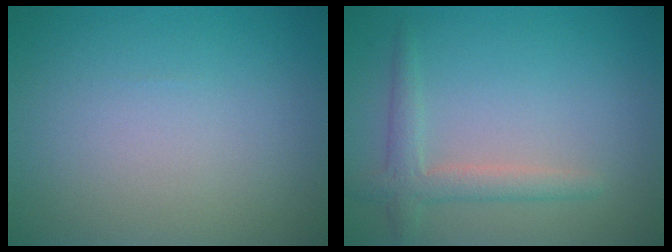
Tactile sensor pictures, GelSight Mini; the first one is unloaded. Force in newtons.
{"total": 2.5, "press": 2.5, "slide": 0.3}